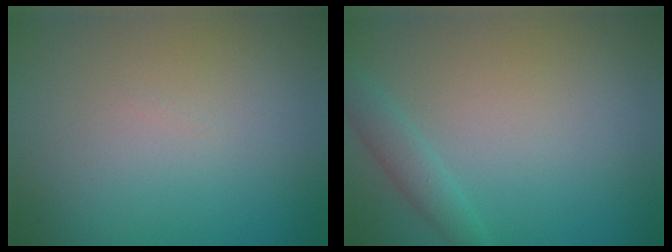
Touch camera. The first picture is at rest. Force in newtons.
{"total": 1.9, "press": 1.9, "slide": 0.1}